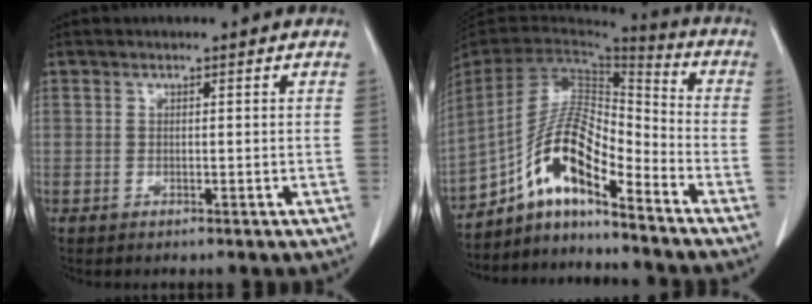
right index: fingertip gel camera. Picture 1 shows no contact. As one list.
[{"total": 12.8, "force": [-8.5, 2.8, 9.2], "torque": [-0.179, 0.022, -0.153]}]